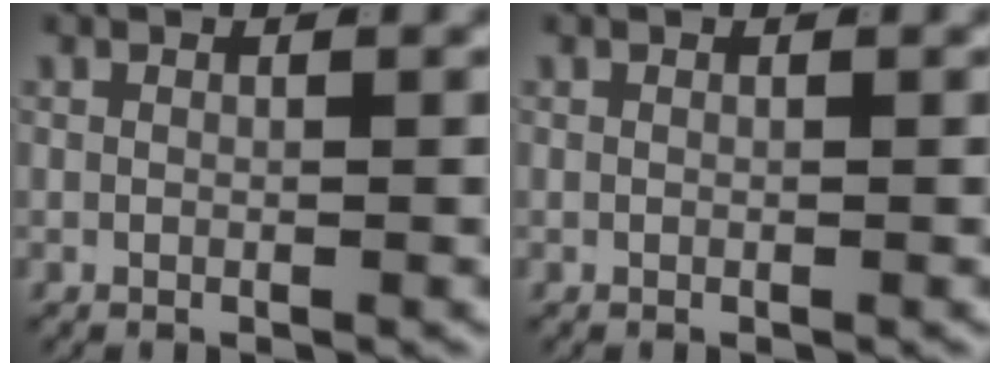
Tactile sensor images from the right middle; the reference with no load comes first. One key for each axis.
{"total": 0.0}